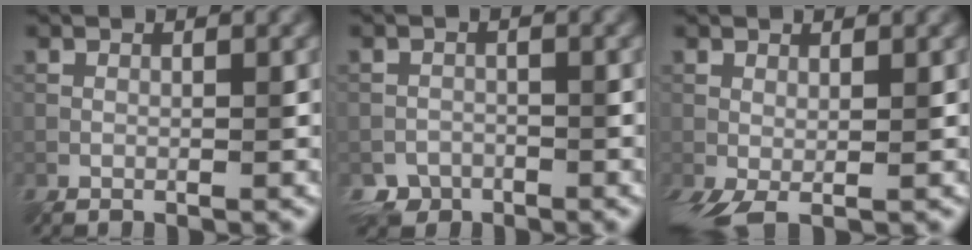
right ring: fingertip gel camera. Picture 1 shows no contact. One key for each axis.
{"total": 2.8, "fx": -2.3, "fy": 1.5, "fz": -0.6, "tx": 0.013, "ty": -0.002, "tz": -0.039}
{"total": 3.4, "fx": -0.7, "fy": 1.3, "fz": 3.1, "tx": -0.063, "ty": -0.007, "tz": -0.011}